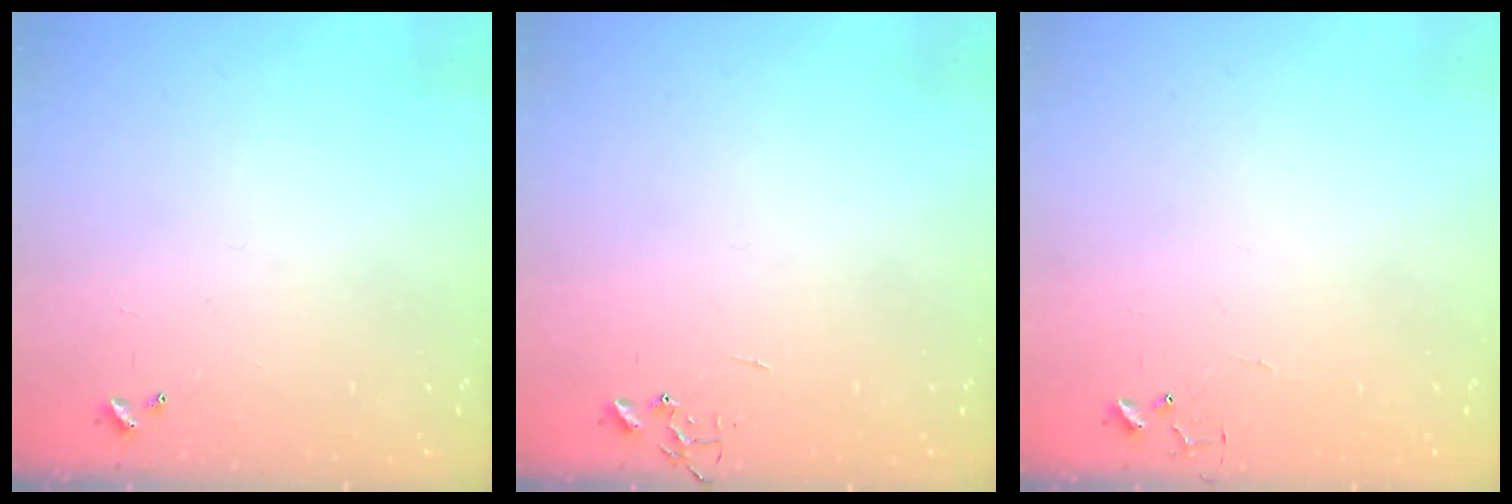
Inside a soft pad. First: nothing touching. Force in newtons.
{"total": 0.0}
{"total": 4.2, "press": 4.1, "slide": 0.3}